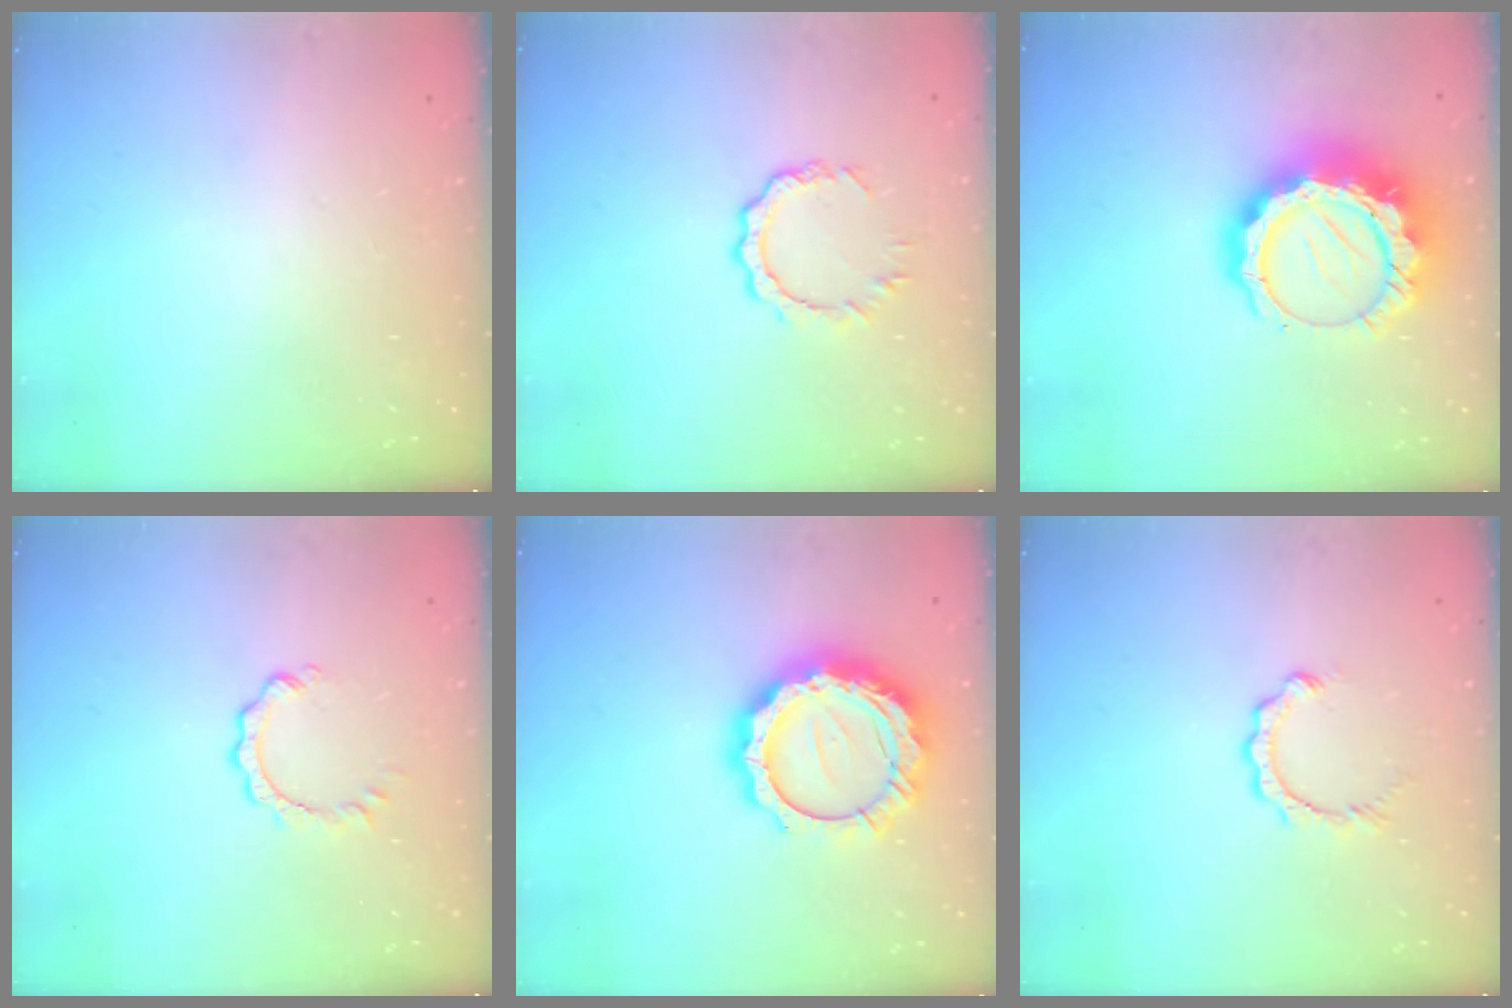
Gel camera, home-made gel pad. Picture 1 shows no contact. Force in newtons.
{"total": 6.5, "press": 6.5, "slide": 0.7}
{"total": 17.1, "press": 17.1, "slide": 1.4}
{"total": 2.8, "press": 2.8, "slide": 0.3}
{"total": 17.5, "press": 17.5, "slide": 1.3}
{"total": 2.6, "press": 2.6, "slide": 0.3}